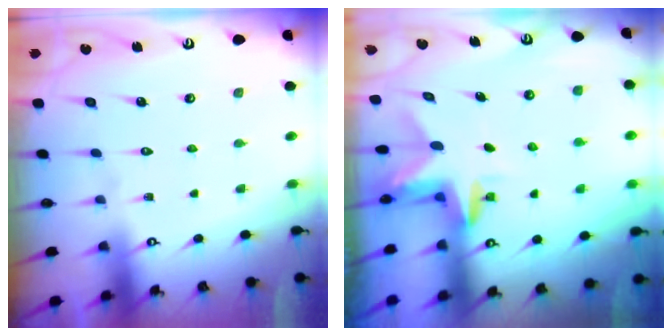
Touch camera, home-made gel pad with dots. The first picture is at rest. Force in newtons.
{"total": 2.9, "press": 2.9, "slide": 0.2}